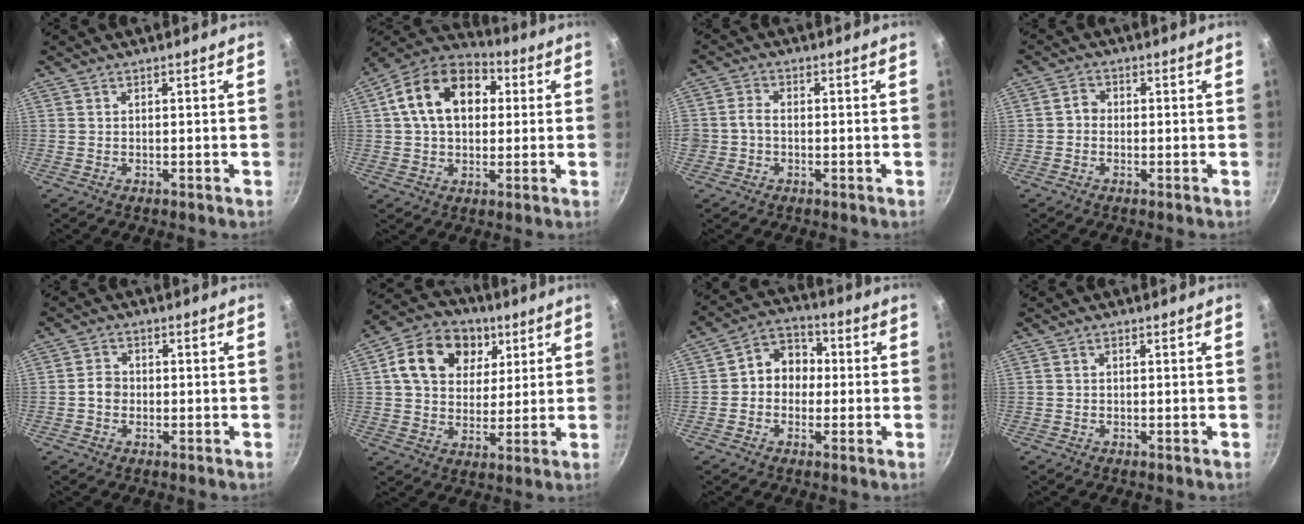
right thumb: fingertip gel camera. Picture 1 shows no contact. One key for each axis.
{"total": 17.1, "fx": 3.6, "fy": 11.9, "fz": 11.7, "tx": -0.170, "ty": 0.027, "tz": 0.042}
{"total": 3.2, "fx": -0.7, "fy": 2.5, "fz": 1.8, "tx": -0.025, "ty": 0.013, "tz": -0.018}
{"total": 2.4, "fx": -0.5, "fy": 2.0, "fz": 1.1, "tx": -0.010, "ty": 0.013, "tz": -0.015}
{"total": 3.2, "fx": -0.7, "fy": 2.7, "fz": 1.5, "tx": -0.012, "ty": 0.017, "tz": -0.016}
{"total": 15.7, "fx": 5.3, "fy": 12.0, "fz": 8.6, "tx": -0.127, "ty": 0.002, "tz": 0.078}
{"total": 8.6, "fx": -0.1, "fy": 7.2, "fz": 4.5, "tx": -0.025, "ty": 0.025, "tz": -0.021}
{"total": 0.5, "fx": -0.1, "fy": 0.4, "fz": 0.3, "tx": -0.007, "ty": 0.006, "tz": 0.000}